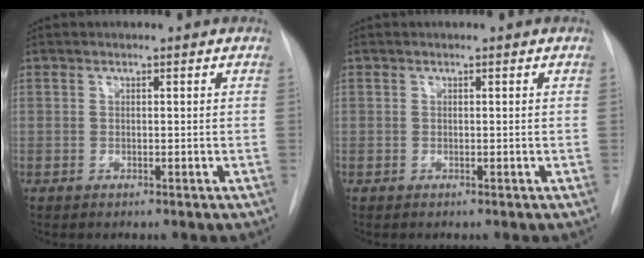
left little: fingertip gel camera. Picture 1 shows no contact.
{"total": 0.0}